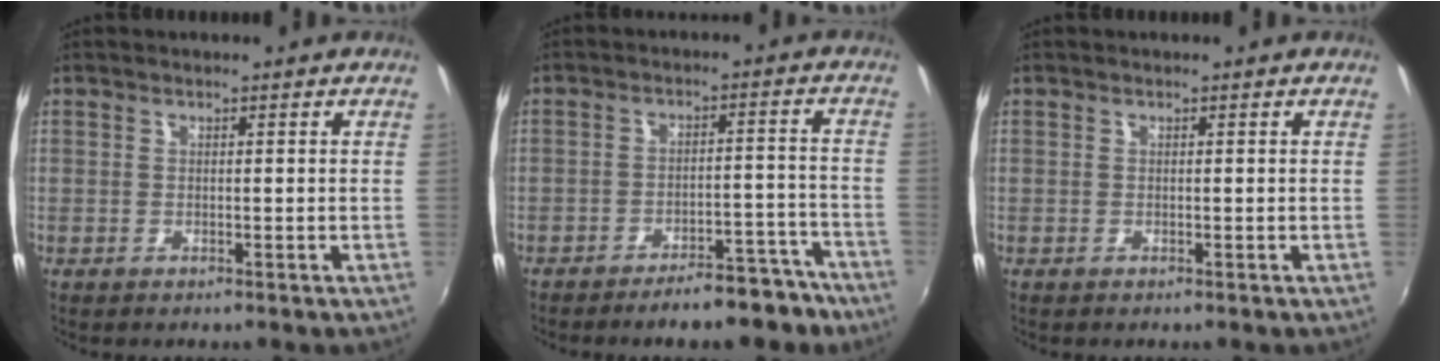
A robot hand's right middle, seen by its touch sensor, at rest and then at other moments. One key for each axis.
{"total": 10.2, "fx": -8.6, "fy": 3.2, "fz": 4.5, "tx": -0.065, "ty": 0.026, "tz": -0.098}
{"total": 0.0}